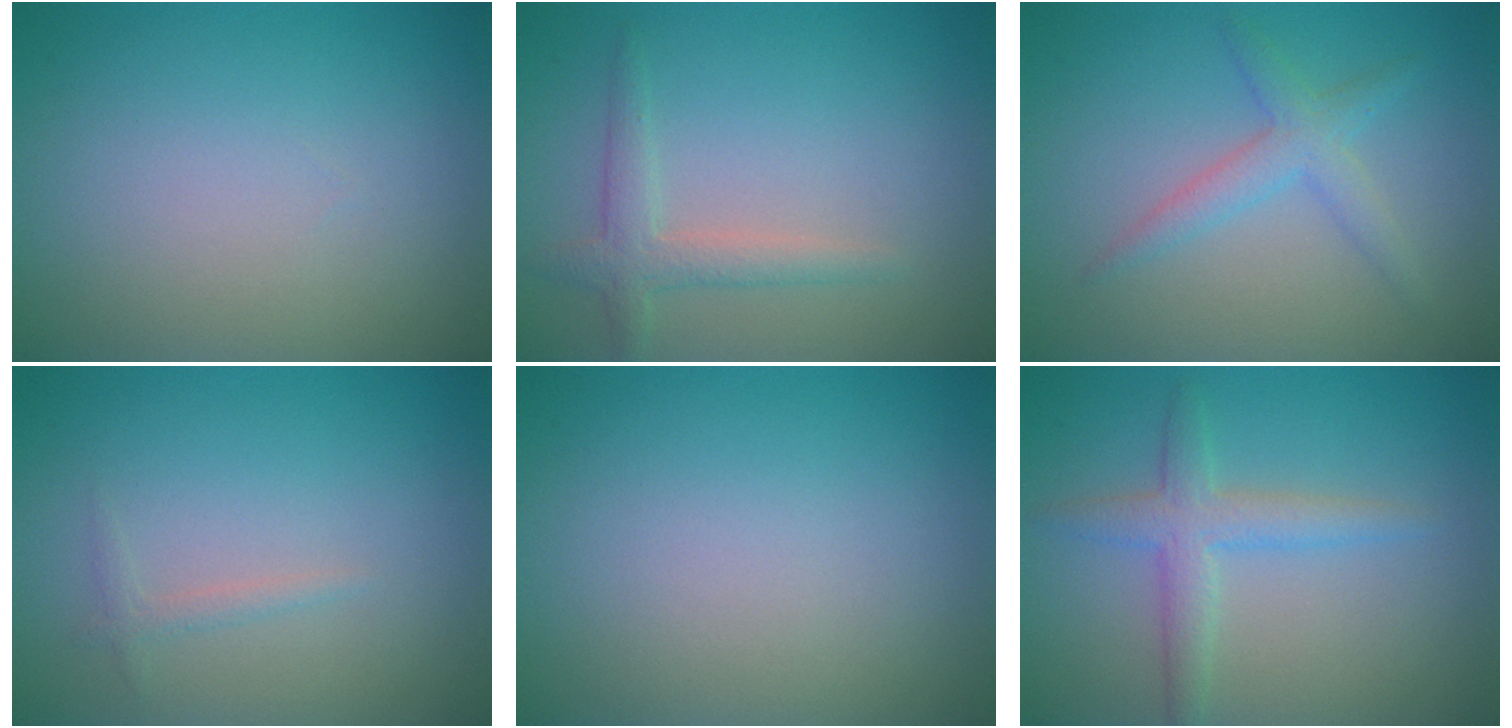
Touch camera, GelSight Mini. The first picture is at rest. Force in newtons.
{"total": 2.3, "press": 2.3, "slide": 0.2}
{"total": 2.5, "press": 2.5, "slide": 0.1}
{"total": 0.9, "press": 0.9, "slide": 0.1}
{"total": 0.0}
{"total": 2.9, "press": 2.9, "slide": 0.1}